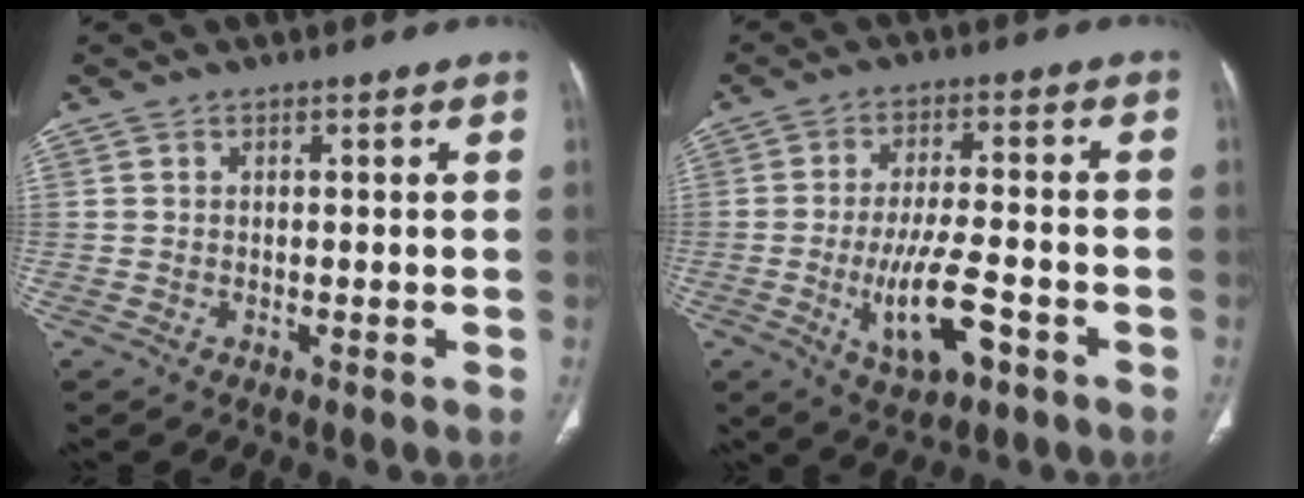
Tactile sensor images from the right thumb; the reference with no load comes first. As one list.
[{"total": 10.5, "force": [-3.9, 3.9, 8.9], "torque": [-0.162, 0.013, -0.063]}]